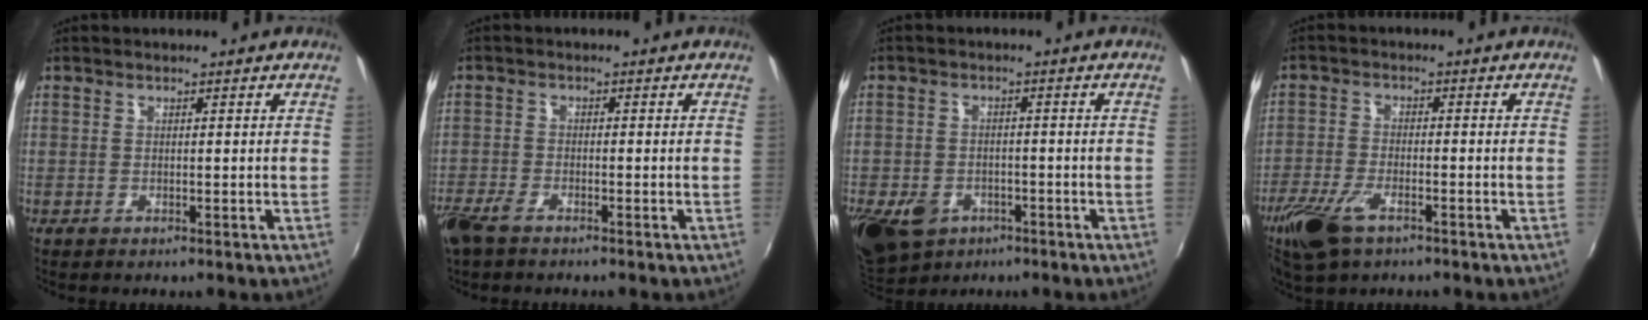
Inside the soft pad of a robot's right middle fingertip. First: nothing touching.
{"total": 5.2, "force": [-4.0, 1.7, 3.0], "torque": [-0.081, -0.014, -0.080]}
{"total": 12.7, "force": [-6.6, 8.7, 6.5], "torque": [-0.170, -0.022, -0.106]}
{"total": 9.0, "force": [-5.6, 3.8, 5.9], "torque": [-0.147, -0.021, -0.109]}